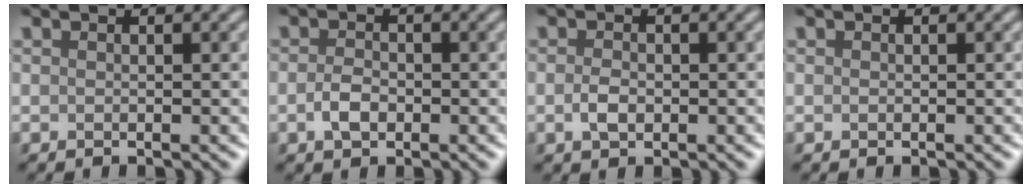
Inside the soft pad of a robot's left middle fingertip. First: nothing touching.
{"total": 2.0, "force": [-0.6, 1.3, 1.5], "torque": [-0.031, 0.000, -0.014]}
{"total": 1.6, "force": [-0.3, 1.0, 1.2], "torque": [-0.025, 0.000, -0.008]}
{"total": 0.0}